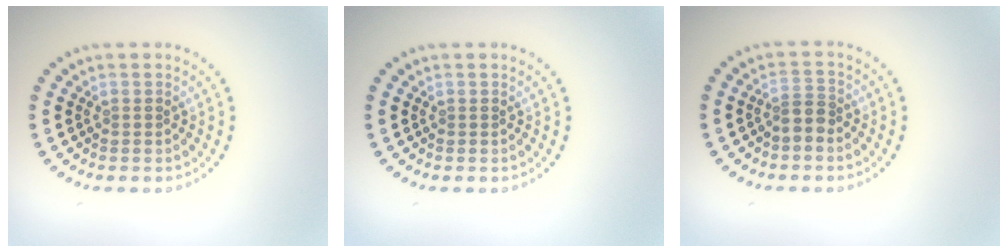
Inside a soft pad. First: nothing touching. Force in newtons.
{"total": 0.0}
{"total": 1.7, "press": 1.2, "slide": 1.1}